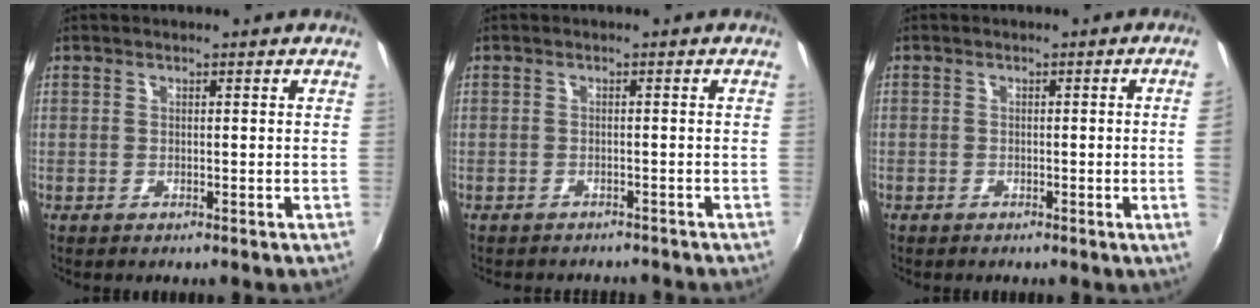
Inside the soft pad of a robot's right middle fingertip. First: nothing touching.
{"total": 3.6, "force": [-3.2, 1.4, 0.8], "torque": [-0.024, -0.006, -0.046]}
{"total": 2.3, "force": [-0.3, -1.3, 1.9], "torque": [-0.033, -0.010, 0.001]}